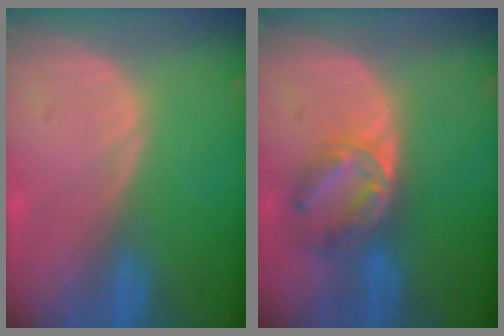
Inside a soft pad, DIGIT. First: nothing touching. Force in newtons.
{"total": 6.8, "press": 6.0, "slide": 3.4}